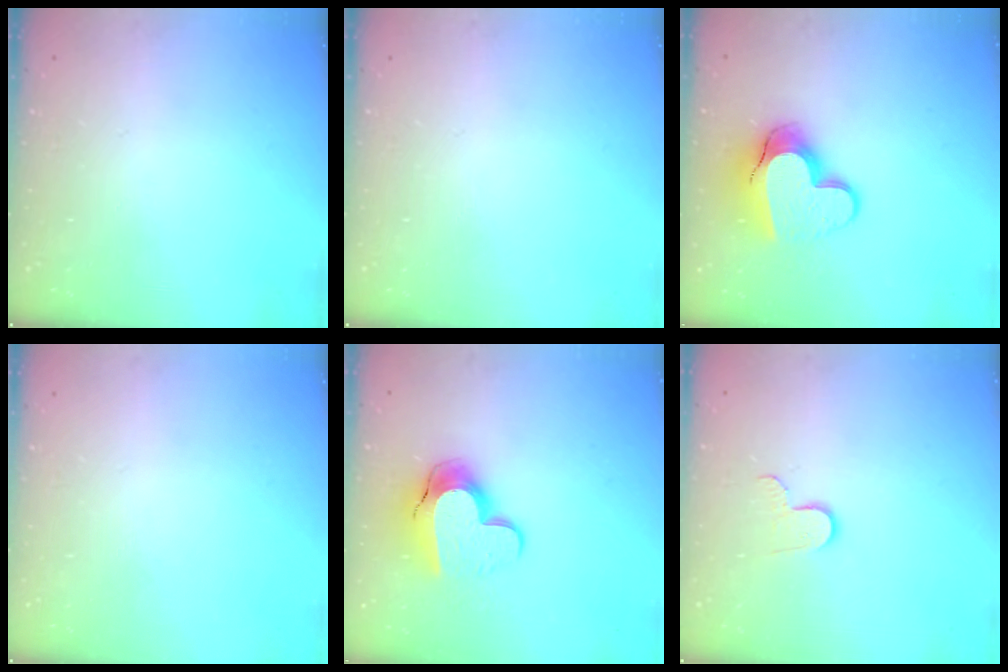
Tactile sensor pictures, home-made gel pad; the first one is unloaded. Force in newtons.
{"total": 0.0}
{"total": 14.1, "press": 14.1, "slide": 1.1}
{"total": 0.0}
{"total": 13.7, "press": 13.6, "slide": 1.0}
{"total": 6.3, "press": 6.3, "slide": 0.5}